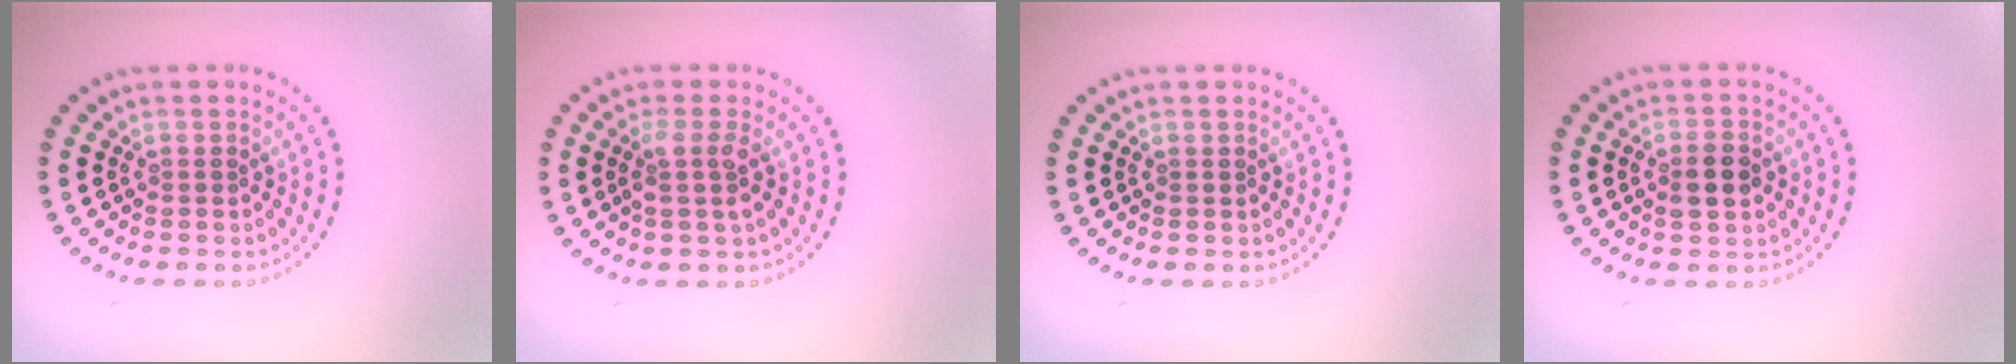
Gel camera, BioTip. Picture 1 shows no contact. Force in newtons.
{"total": 2.1, "press": 1.6, "slide": 1.2}
{"total": 0.0}
{"total": 2.3, "press": 2.3, "slide": 0.2}